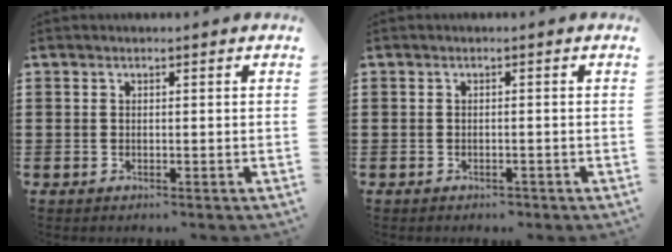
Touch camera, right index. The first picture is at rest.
{"total": 0.8, "force": [-0.7, 0.2, 0.3], "torque": [-0.010, -0.004, -0.015]}